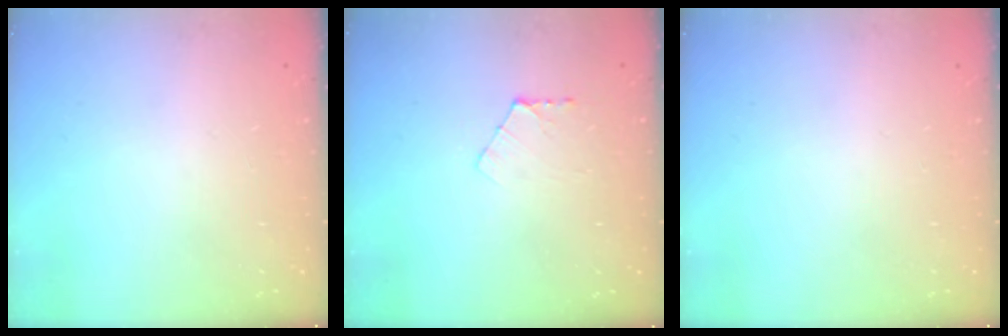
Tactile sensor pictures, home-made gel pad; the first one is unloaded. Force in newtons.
{"total": 4.8, "press": 4.7, "slide": 0.5}
{"total": 0.0}